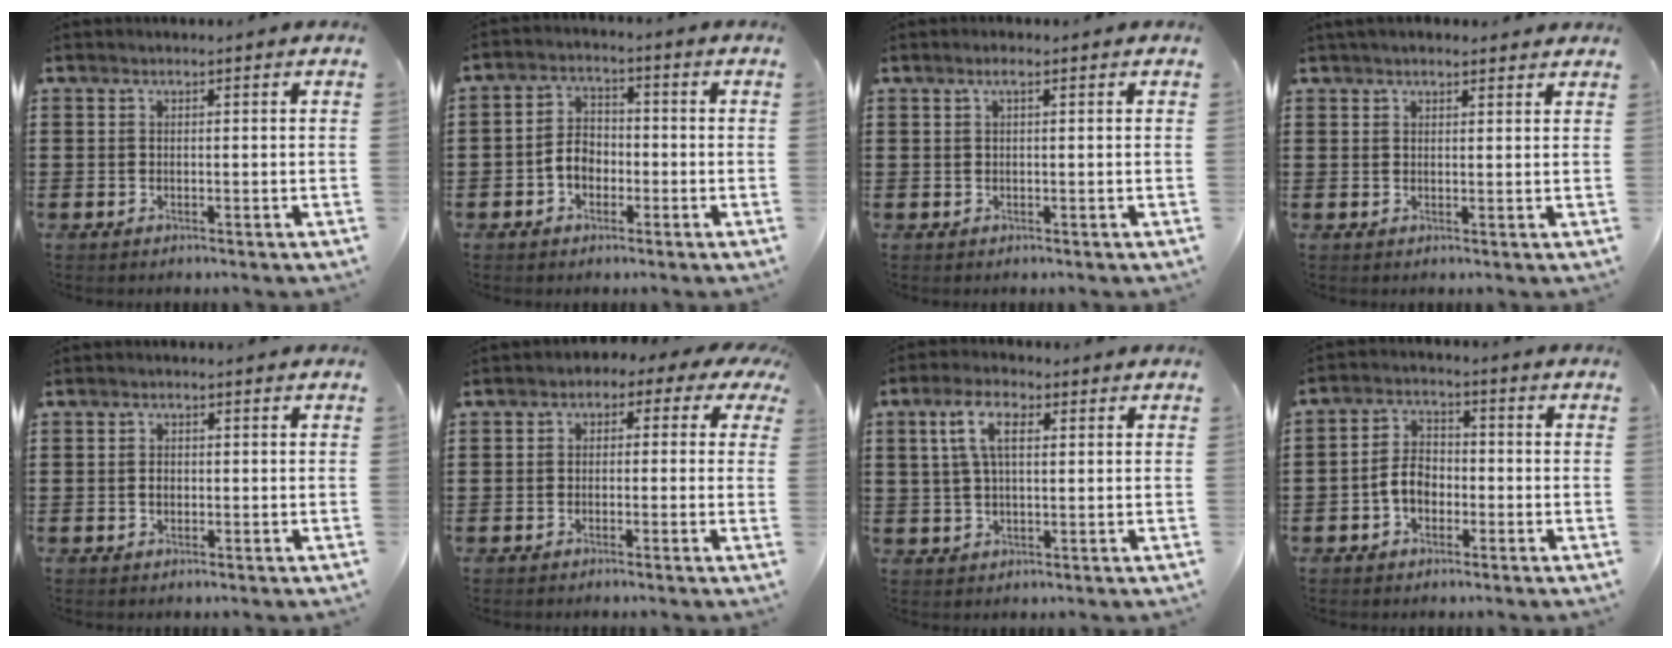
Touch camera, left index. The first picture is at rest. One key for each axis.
{"total": 4.1, "fx": -1.5, "fy": 3.0, "fz": 2.4, "tx": -0.057, "ty": 0.008, "tz": -0.033}
{"total": 1.1, "fx": 0.4, "fy": 0.1, "fz": 1.0, "tx": -0.020, "ty": 0.002, "tz": 0.006}
{"total": 2.1, "fx": 1.9, "fy": 0.5, "fz": 0.8, "tx": -0.020, "ty": 0.005, "tz": 0.035}
{"total": 1.2, "fx": -0.1, "fy": 0.9, "fz": 0.8, "tx": -0.019, "ty": 0.005, "tz": -0.003}
{"total": 2.3, "fx": -1.8, "fy": 1.2, "fz": 0.9, "tx": -0.019, "ty": 0.008, "tz": -0.041}
{"total": 6.1, "fx": 2.0, "fy": 2.6, "fz": 5.1, "tx": -0.117, "ty": 0.009, "tz": 0.030}
{"total": 4.8, "fx": -1.6, "fy": 3.2, "fz": 3.1, "tx": -0.073, "ty": 0.007, "tz": -0.036}